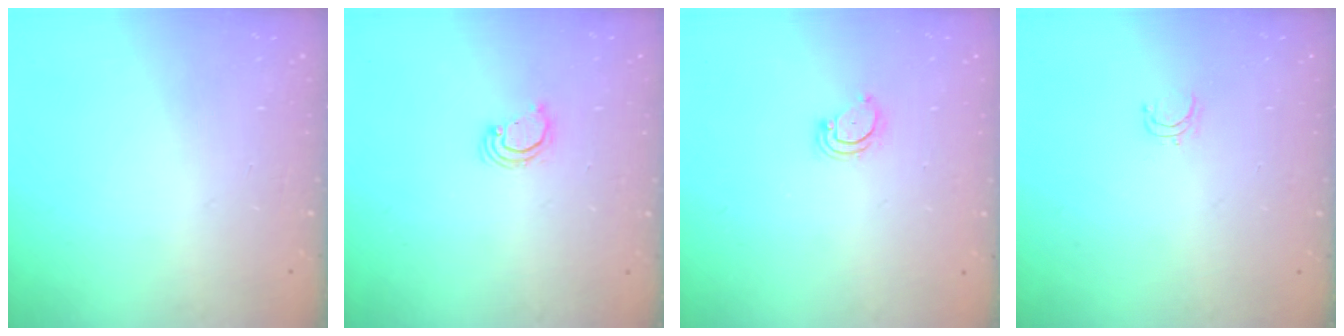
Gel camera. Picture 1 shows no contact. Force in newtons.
{"total": 2.8, "press": 2.8, "slide": 0.2}
{"total": 2.3, "press": 2.3, "slide": 0.2}
{"total": 3.7, "press": 3.7, "slide": 0.3}